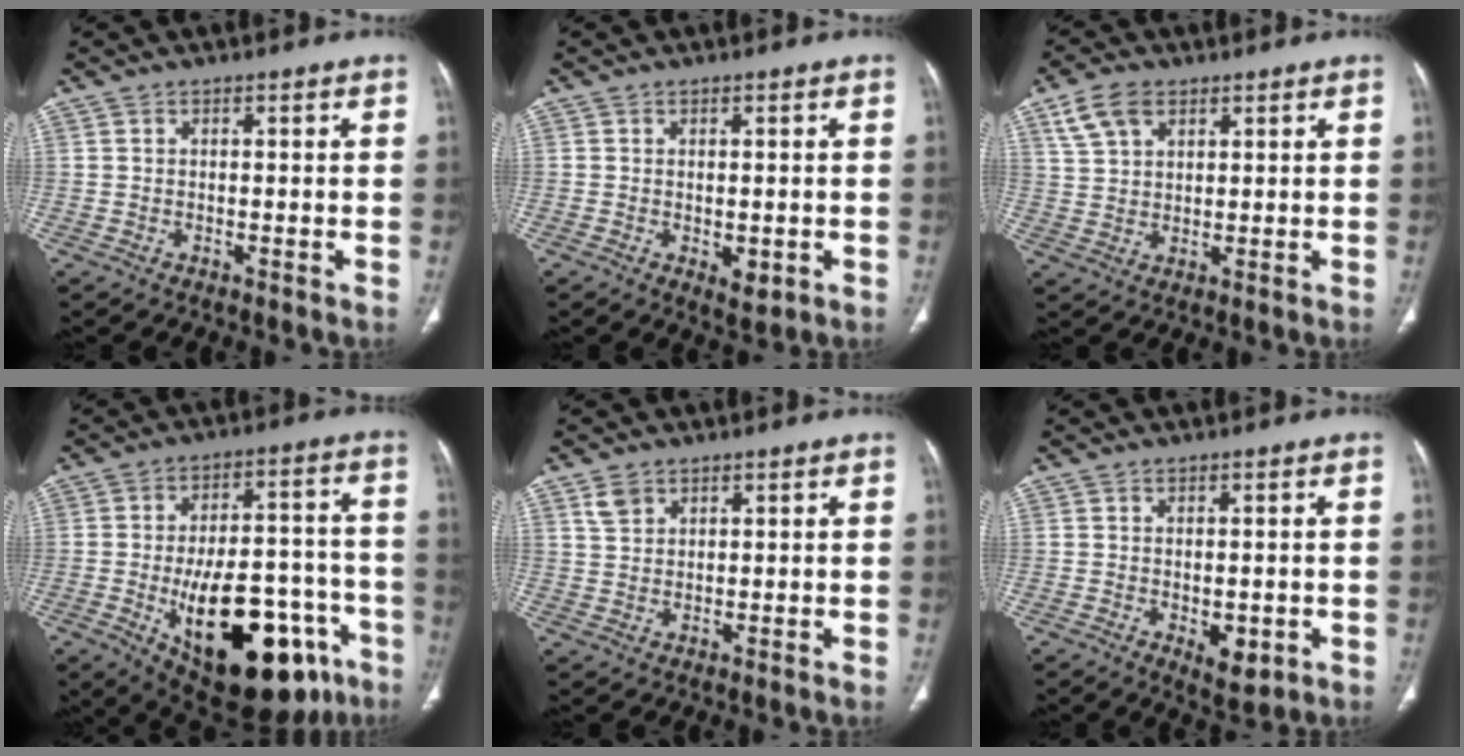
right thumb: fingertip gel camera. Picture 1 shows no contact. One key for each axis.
{"total": 3.1, "fx": -0.8, "fy": 1.7, "fz": 2.5, "tx": -0.025, "ty": -0.002, "tz": -0.001}
{"total": 6.9, "fx": 3.8, "fy": 4.1, "fz": 4.0, "tx": -0.067, "ty": -0.005, "tz": 0.079}
{"total": 27.8, "fx": -10.8, "fy": 13.1, "fz": 22.0, "tx": -0.272, "ty": 0.036, "tz": -0.134}
{"total": 3.1, "fx": 2.0, "fy": 2.0, "fz": 1.2, "tx": -0.018, "ty": -0.005, "tz": 0.044}
{"total": 4.8, "fx": -1.3, "fy": 2.6, "fz": 3.9, "tx": -0.040, "ty": -0.001, "tz": -0.008}